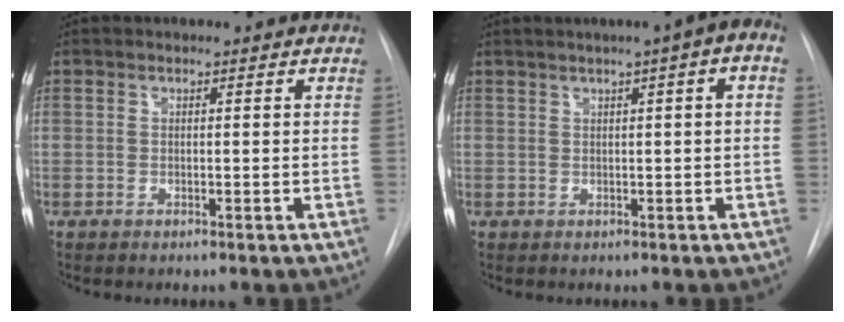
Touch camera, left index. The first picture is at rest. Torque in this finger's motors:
{"motor_torque": [0.35, -0.54, -0.09, 0.07]}